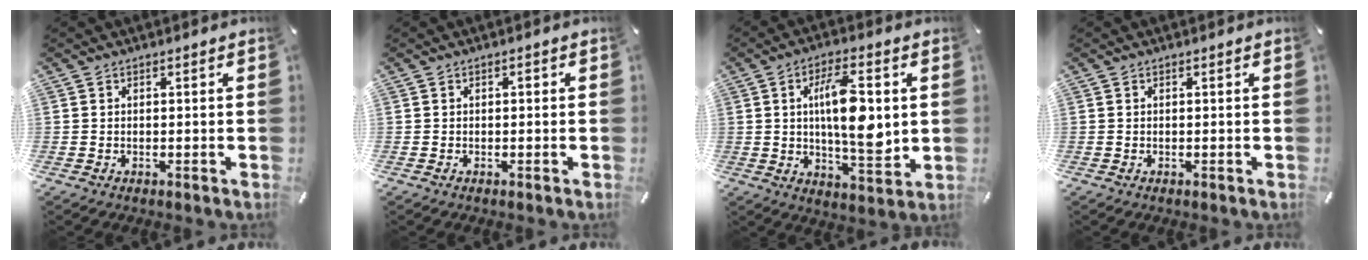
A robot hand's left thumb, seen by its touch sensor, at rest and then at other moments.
{"total": 0.9, "force": [-0.3, 0.6, 0.5], "torque": [-0.012, 0.004, -0.008]}
{"total": 14.3, "force": [2.1, 5.6, 13.0], "torque": [-0.224, -0.009, 0.032]}
{"total": 0.0}